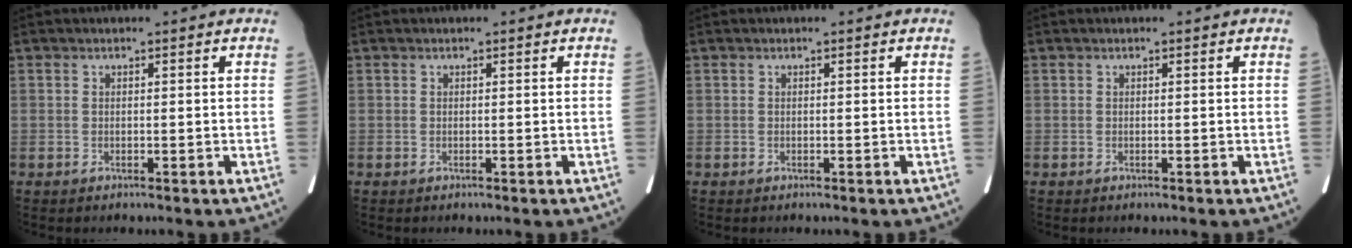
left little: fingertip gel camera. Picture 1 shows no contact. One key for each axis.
{"total": 0.0}
{"total": 0.0}
{"total": 0.0}